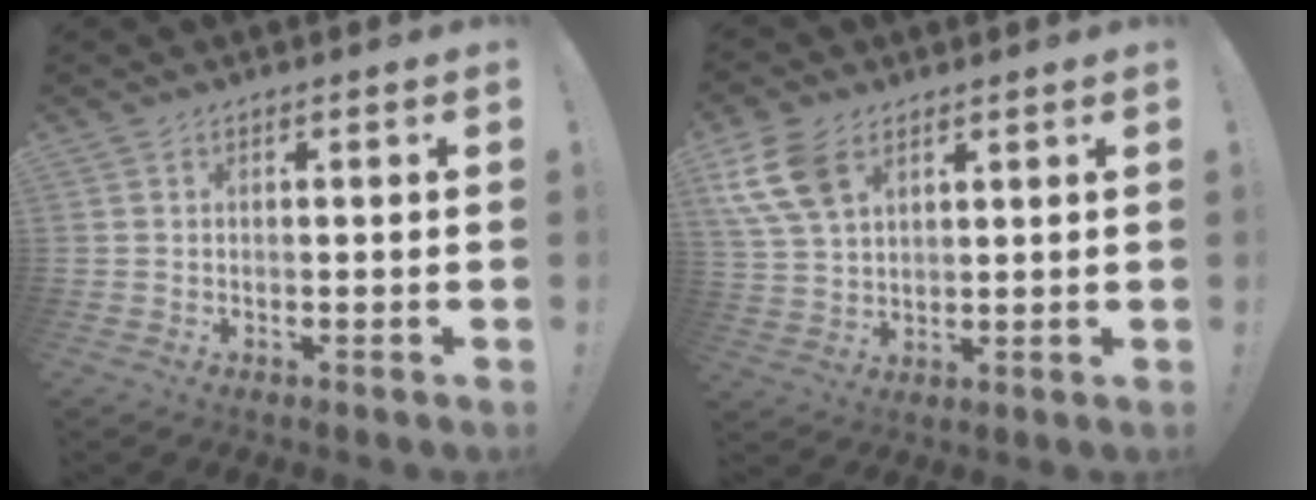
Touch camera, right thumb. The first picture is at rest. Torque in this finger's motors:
{"motor_torque": [0.35, 0.34, 0.82, 0.45, 0.15]}